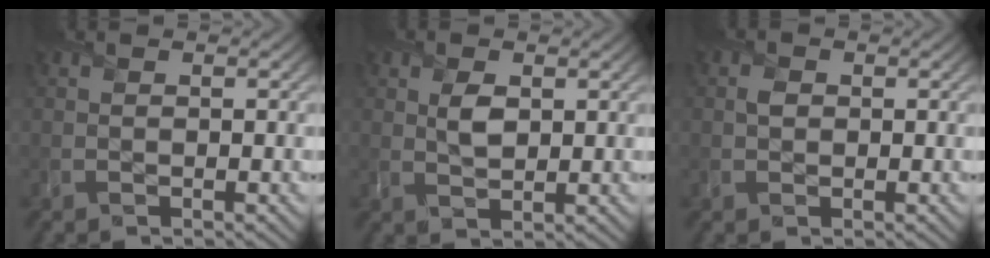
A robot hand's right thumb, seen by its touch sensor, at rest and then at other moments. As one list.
[{"total": 2.5, "force": [1.0, 1.5, 1.7], "torque": [-0.033, -0.003, 0.021]}, {"total": 1.1, "force": [0.1, 1.0, 0.4], "torque": [-0.009, -0.001, 0.000]}]